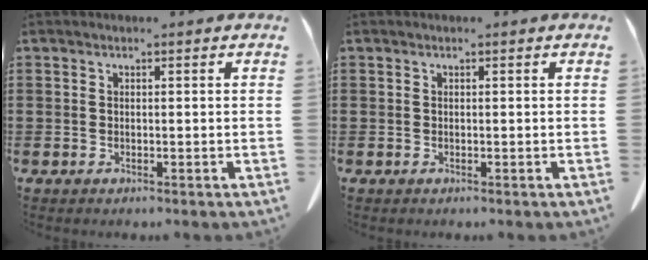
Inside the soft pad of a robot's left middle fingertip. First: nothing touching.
{"total": 0.0}